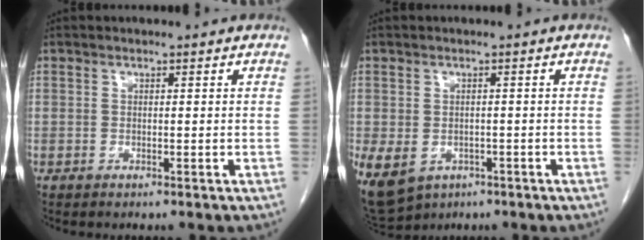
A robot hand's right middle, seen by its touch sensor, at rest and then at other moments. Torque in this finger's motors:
{"motor_torque": [1.18, -0.95, 0.51, 0.10]}